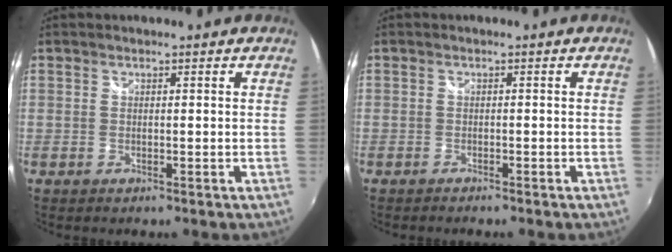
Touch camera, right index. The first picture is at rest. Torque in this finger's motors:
{"motor_torque": [-0.59, 0.17, -0.32, -0.05]}